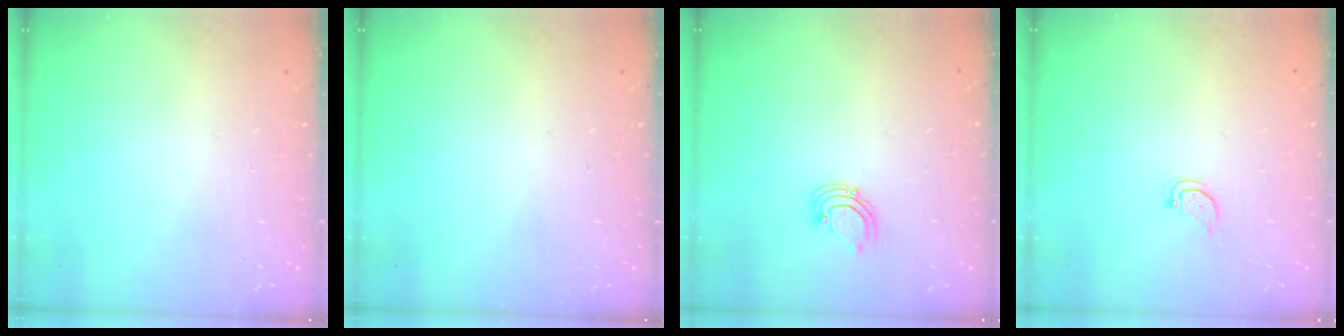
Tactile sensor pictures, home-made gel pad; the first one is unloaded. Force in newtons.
{"total": 0.0}
{"total": 3.5, "press": 3.5, "slide": 0.2}
{"total": 2.4, "press": 2.4, "slide": 0.2}